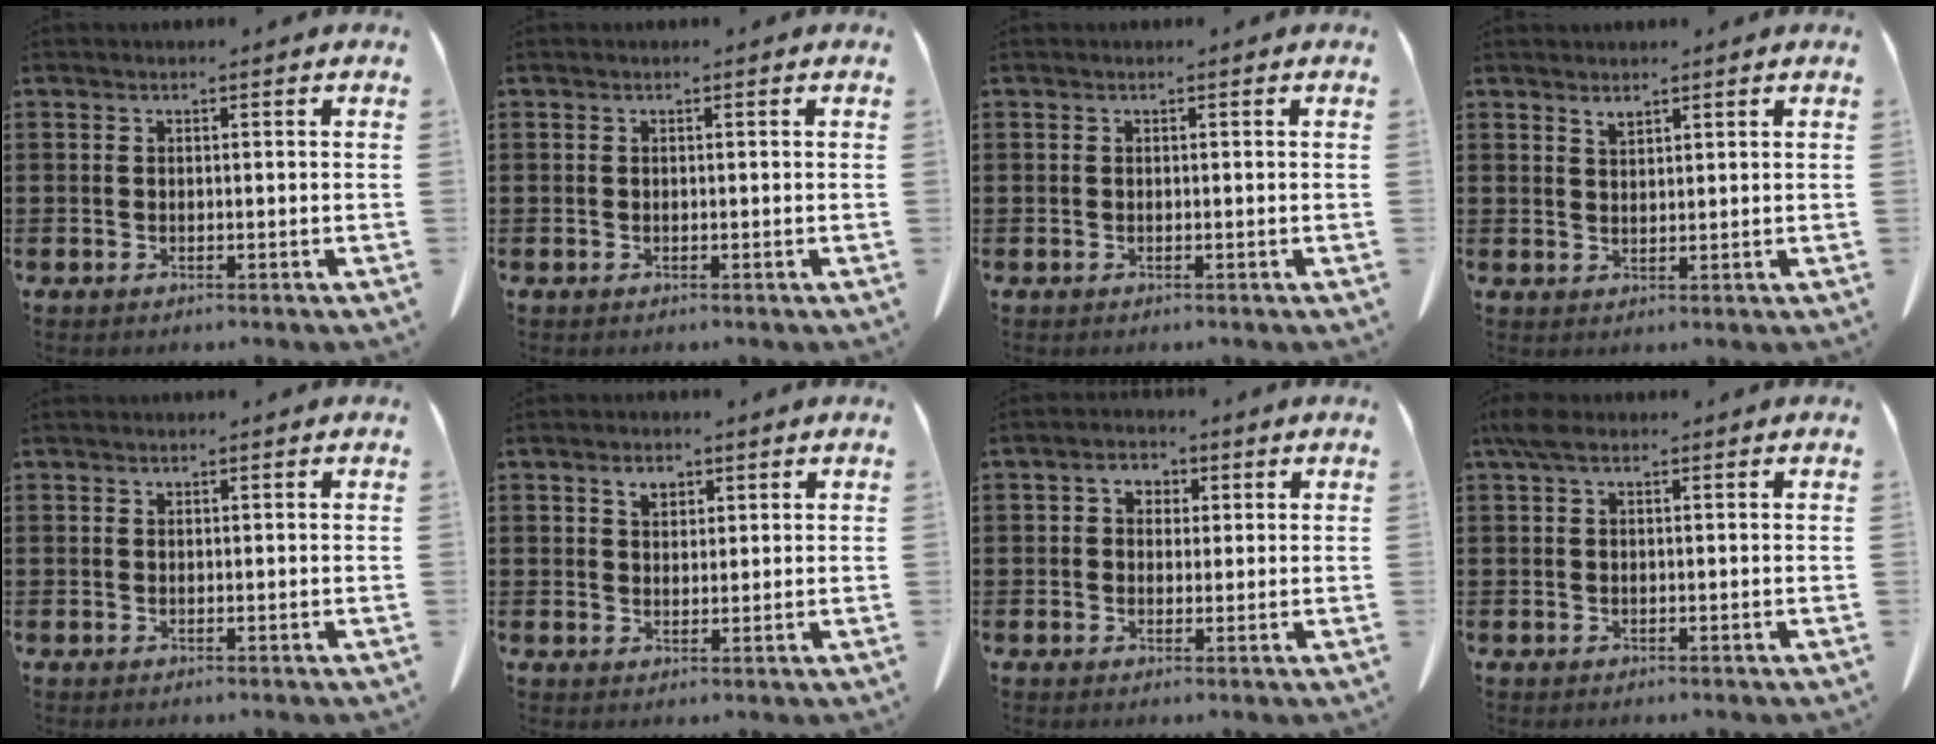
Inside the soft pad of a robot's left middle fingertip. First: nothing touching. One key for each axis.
{"total": 0.0}
{"total": 0.0}
{"total": 1.6, "fx": 1.5, "fy": 0.3, "fz": 0.5, "tx": -0.013, "ty": -0.002, "tz": 0.029}
{"total": 0.5, "fx": 0.5, "fy": 0.1, "fz": 0.1, "tx": -0.004, "ty": -0.002, "tz": 0.011}
{"total": 2.8, "fx": 1.8, "fy": 1.6, "fz": 1.3, "tx": -0.024, "ty": 0.002, "tz": 0.032}
{"total": 2.7, "fx": 0.7, "fy": 2.3, "fz": 1.2, "tx": -0.033, "ty": 0.011, "tz": 0.009}
{"total": 2.5, "fx": 1.1, "fy": 1.2, "fz": 1.9, "tx": -0.042, "ty": 0.006, "tz": 0.021}